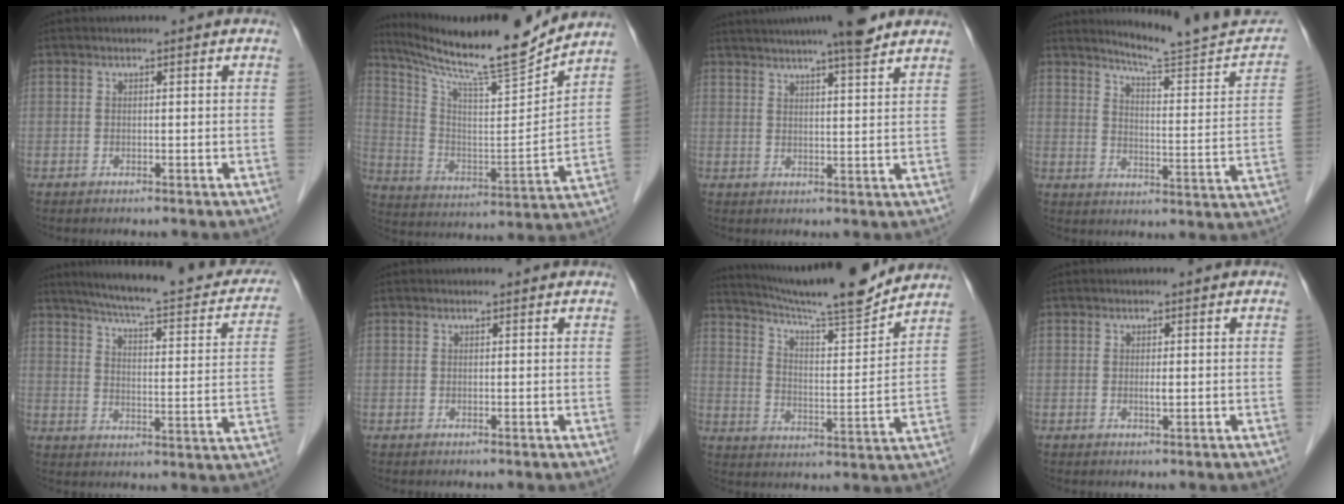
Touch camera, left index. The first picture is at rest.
{"total": 18.3, "force": [16.8, -0.7, 7.4], "torque": [-0.137, -0.034, 0.276]}
{"total": 13.2, "force": [11.2, 0.6, 7.1], "torque": [-0.118, 0.023, 0.151]}
{"total": 16.1, "force": [15.3, 0.2, 5.0], "torque": [-0.067, -0.062, 0.195]}
{"total": 23.1, "force": [19.5, 3.8, 11.8], "torque": [-0.161, -0.012, 0.239]}
{"total": 1.1, "force": [1.1, 0.0, 0.1], "torque": [-0.010, 0.005, 0.012]}
{"total": 16.6, "force": [15.4, 0.0, 6.2], "torque": [-0.111, -0.013, 0.236]}
{"total": 0.8, "force": [0.1, 0.1, 0.8], "torque": [-0.018, -0.003, 0.002]}